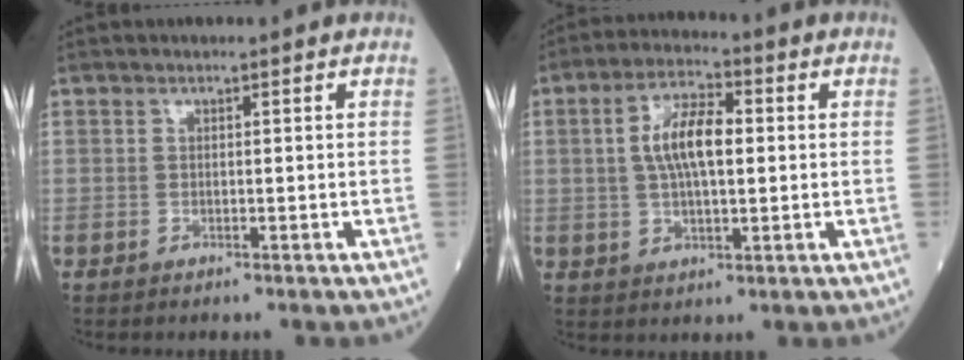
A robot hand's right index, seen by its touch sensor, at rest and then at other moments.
{"total": 8.4, "force": [1.1, 2.9, 7.8], "torque": [-0.155, 0.014, 0.019]}